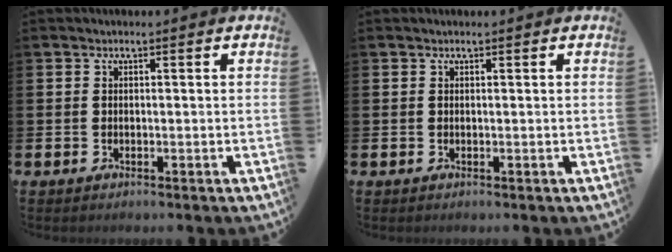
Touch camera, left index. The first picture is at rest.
{"total": 0.0}